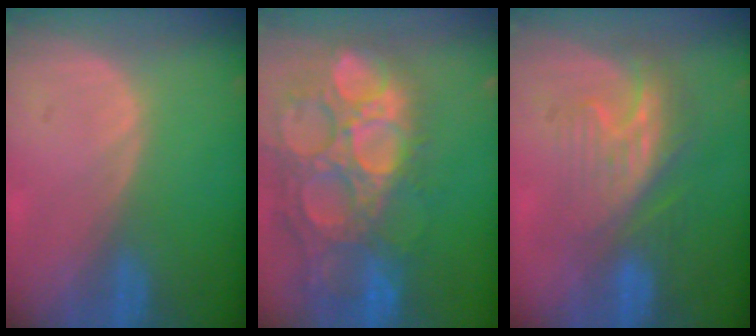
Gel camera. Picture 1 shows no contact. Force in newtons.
{"total": 15.8, "press": 13.1, "slide": 8.9}
{"total": 8.6, "press": 7.6, "slide": 4.0}